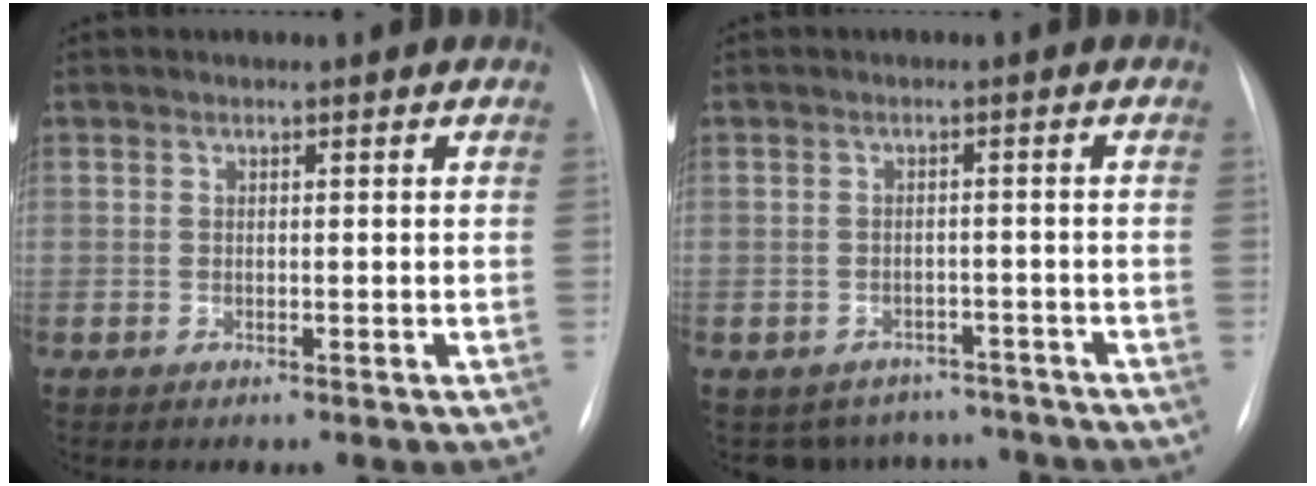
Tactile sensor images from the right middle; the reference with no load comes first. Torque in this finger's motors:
{"motor_torque": [0.20, -0.20, -0.02, 0.00]}